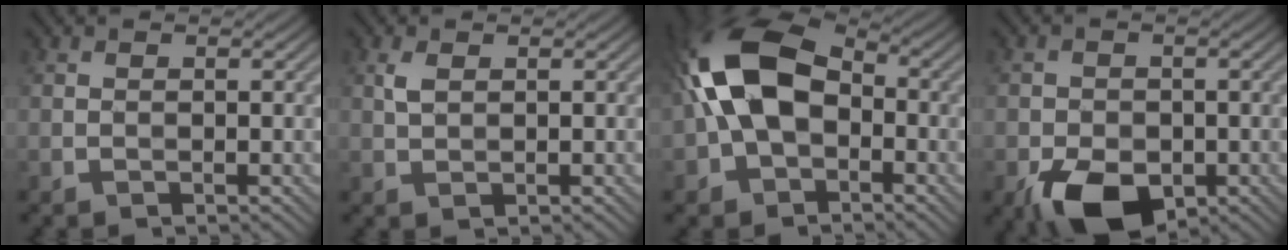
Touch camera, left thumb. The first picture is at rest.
{"total": 1.4, "force": [0.6, 0.7, 1.0], "torque": [-0.029, 0.002, 0.014]}
{"total": 13.4, "force": [-1.4, 8.8, 10.0], "torque": [-0.229, 0.014, -0.049]}
{"total": 7.8, "force": [-4.0, 4.7, 4.8], "torque": [-0.091, -0.018, -0.067]}